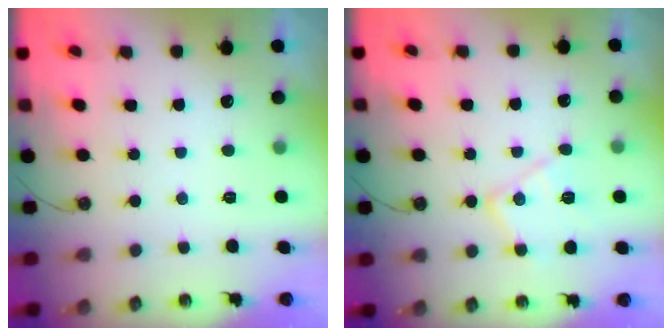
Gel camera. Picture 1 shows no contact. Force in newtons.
{"total": 13.1, "press": 13.1, "slide": 0.8}